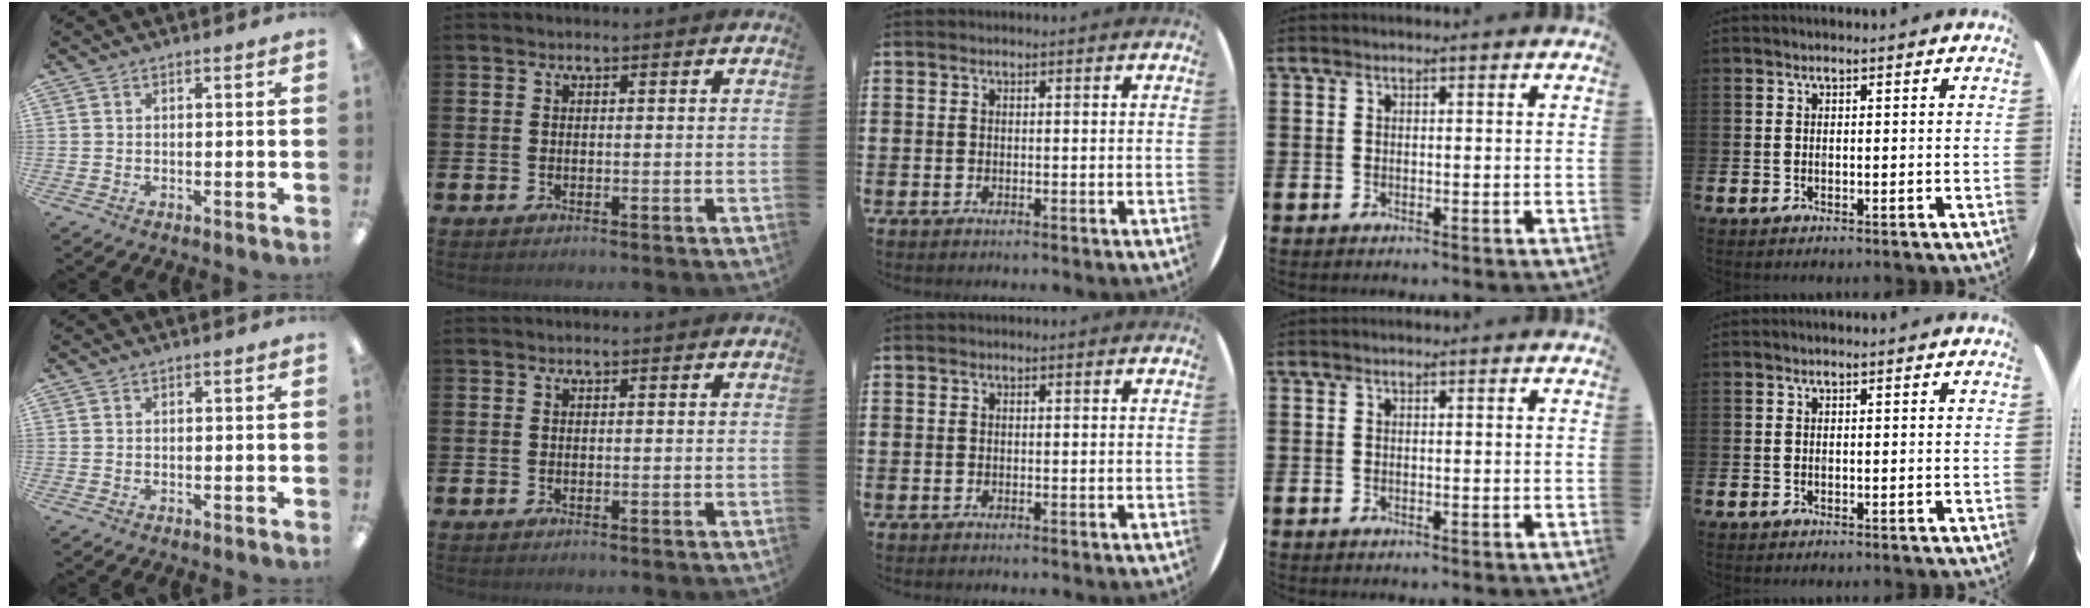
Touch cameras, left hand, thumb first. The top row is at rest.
{}